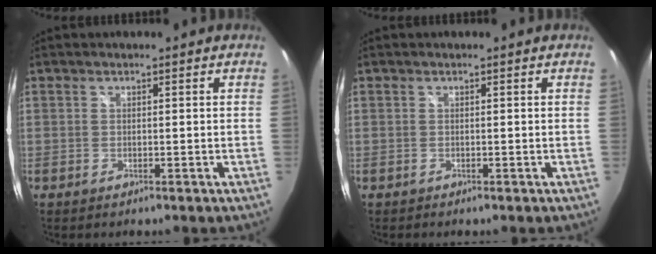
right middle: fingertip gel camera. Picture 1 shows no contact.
{"total": 0.0}